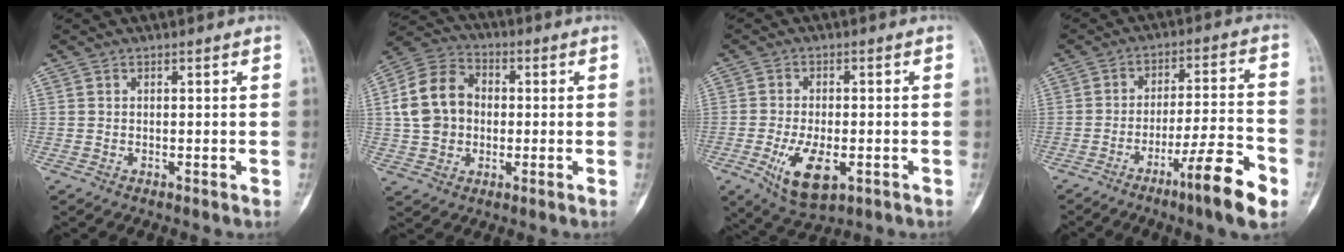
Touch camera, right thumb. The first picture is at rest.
{"total": 12.2, "force": [0.5, 9.8, 7.3], "torque": [-0.124, 0.027, 0.003]}
{"total": 9.2, "force": [-3.2, 4.3, 7.5], "torque": [-0.127, -0.006, -0.046]}
{"total": 12.8, "force": [-7.0, 1.2, 10.7], "torque": [-0.170, 0.036, -0.109]}